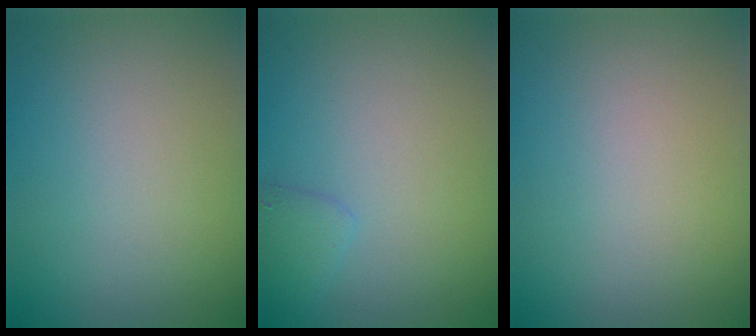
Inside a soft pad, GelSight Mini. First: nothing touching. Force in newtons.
{"total": 1.3, "press": 1.3, "slide": 0.1}
{"total": 0.0}